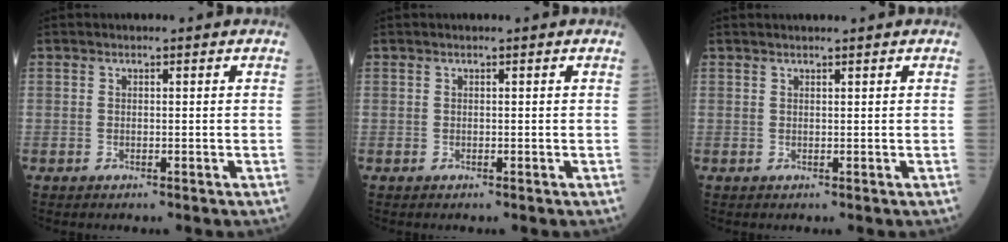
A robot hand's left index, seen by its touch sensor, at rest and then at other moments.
{"total": 0.0}
{"total": 1.6, "force": [1.4, -0.2, 0.7], "torque": [-0.006, 0.014, 0.023]}